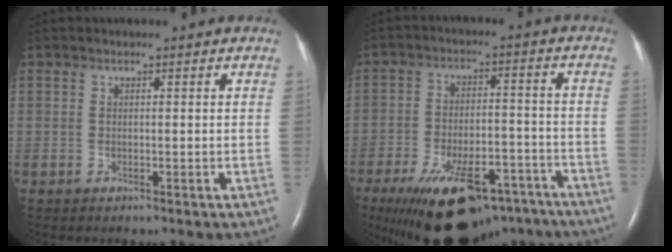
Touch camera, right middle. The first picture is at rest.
{"total": 19.9, "force": [-13.8, 8.1, 11.9], "torque": [-0.192, 0.001, -0.205]}